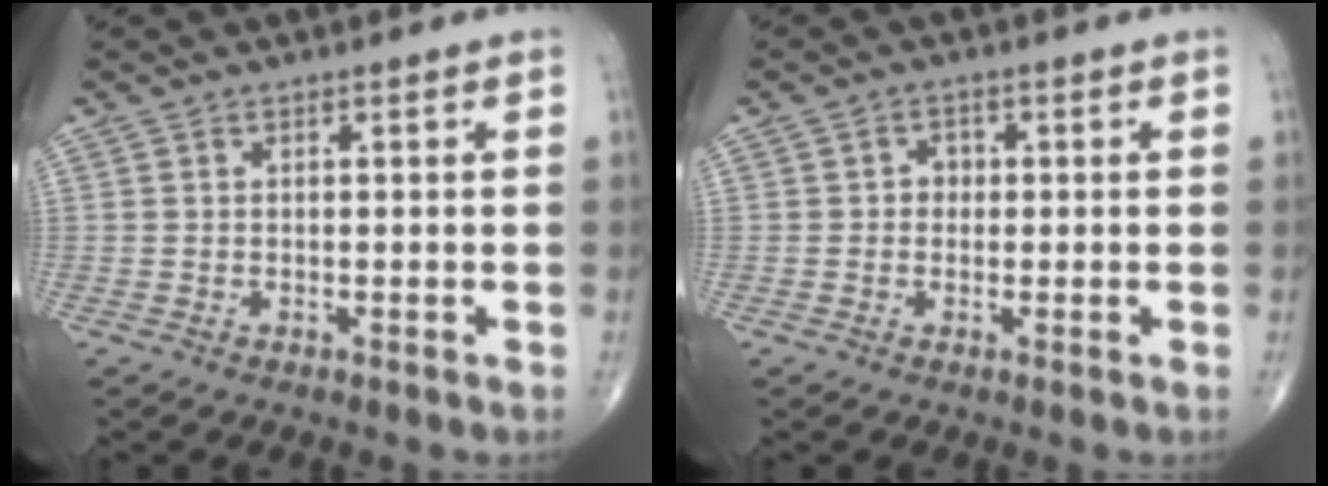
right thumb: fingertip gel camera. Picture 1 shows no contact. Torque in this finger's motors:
{"motor_torque": [0.02, 0.29, 0.36, 0.19, -0.02]}